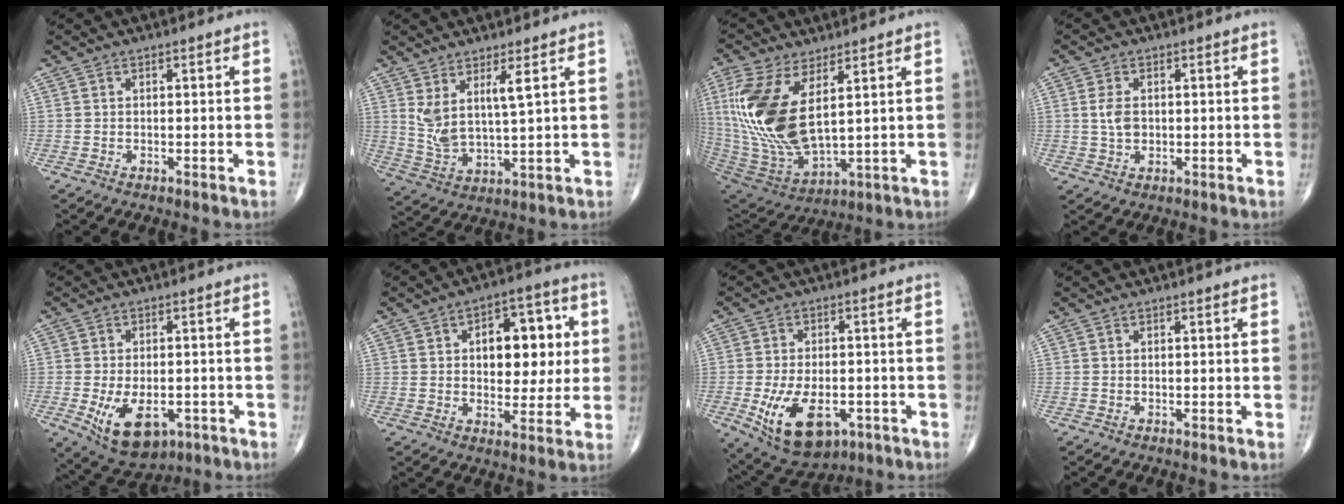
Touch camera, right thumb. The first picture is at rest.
{"total": 7.5, "force": [3.4, 1.7, 6.4], "torque": [-0.135, -0.034, 0.073]}
{"total": 19.4, "force": [5.1, 8.9, 16.4], "torque": [-0.361, -0.031, 0.112]}
{"total": 3.6, "force": [0.3, 2.3, 2.8], "torque": [-0.053, -0.001, 0.007]}
{"total": 11.5, "force": [-3.9, 6.7, 8.4], "torque": [-0.130, 0.003, -0.044]}
{"total": 13.6, "force": [2.4, 8.0, 10.7], "torque": [-0.096, 0.007, 0.034]}
{"total": 13.8, "force": [-4.8, 7.9, 10.2], "torque": [-0.169, 0.006, -0.060]}
{"total": 0.0}